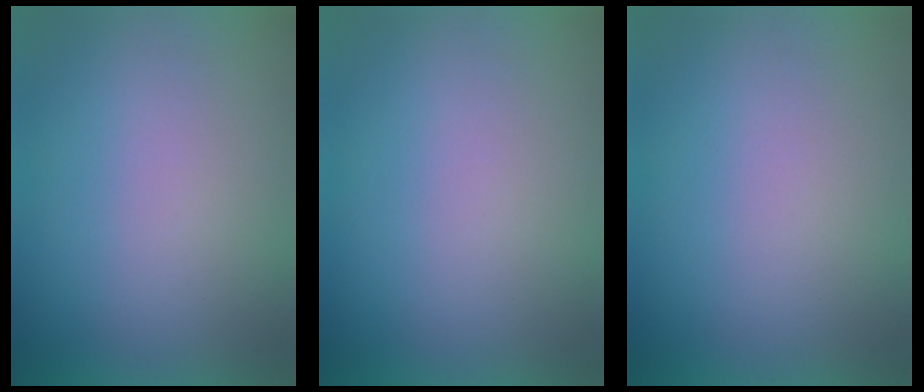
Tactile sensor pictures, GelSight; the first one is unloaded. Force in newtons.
{"total": 0.0}
{"total": 0.0}